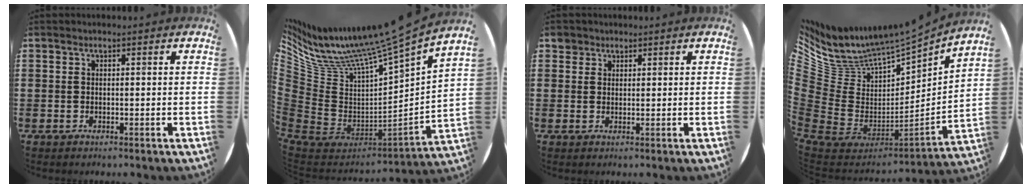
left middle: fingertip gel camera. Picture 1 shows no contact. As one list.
[{"total": 10.6, "force": [8.9, 0.7, 5.9], "torque": [-0.143, -0.085, 0.138]}, {"total": 1.7, "force": [1.3, 1.0, 0.0], "torque": [0.006, 0.001, 0.025]}, {"total": 7.0, "force": [6.2, 2.9, 1.1], "torque": [-0.080, -0.080, 0.102]}]